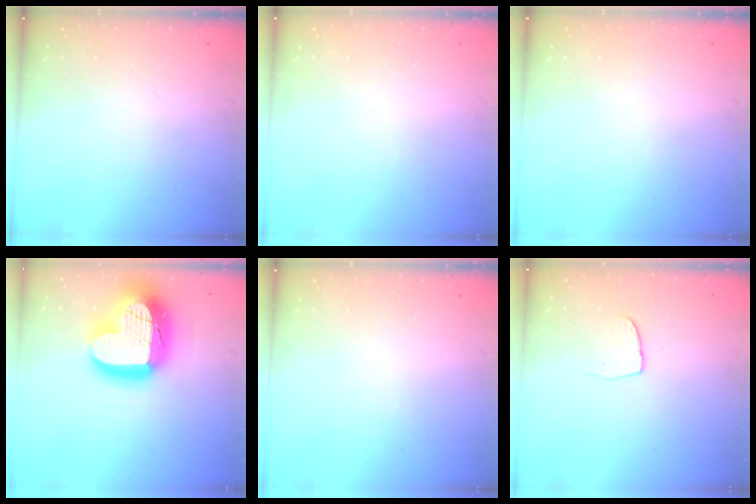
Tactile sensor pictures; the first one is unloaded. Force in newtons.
{"total": 0.0}
{"total": 0.0}
{"total": 26.0, "press": 25.9, "slide": 2.1}
{"total": 0.0}
{"total": 4.2, "press": 4.2, "slide": 0.3}